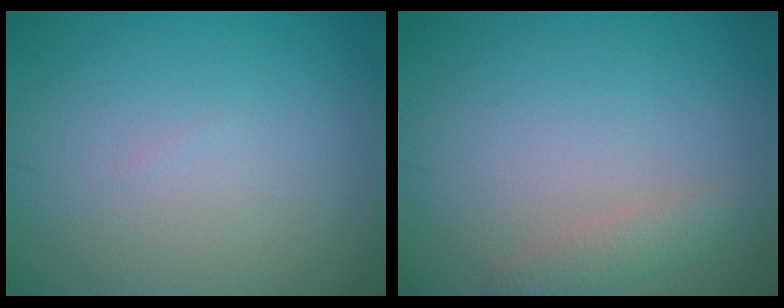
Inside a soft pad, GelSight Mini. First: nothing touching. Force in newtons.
{"total": 1.9, "press": 1.9, "slide": 0.1}